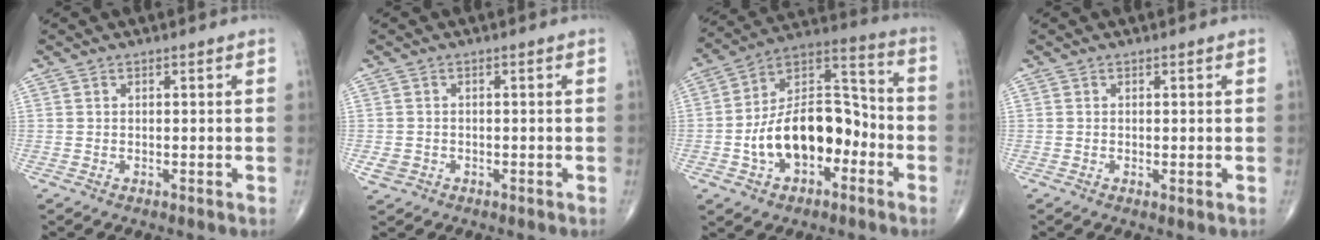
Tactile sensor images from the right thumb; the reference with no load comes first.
{"total": 2.0, "force": [-0.7, 1.8, 0.7], "torque": [-0.010, 0.006, -0.009]}
{"total": 18.2, "force": [-5.0, 10.9, 13.7], "torque": [-0.199, 0.055, -0.087]}
{"total": 0.7, "force": [-0.1, 0.2, 0.7], "torque": [-0.014, -0.004, -0.002]}